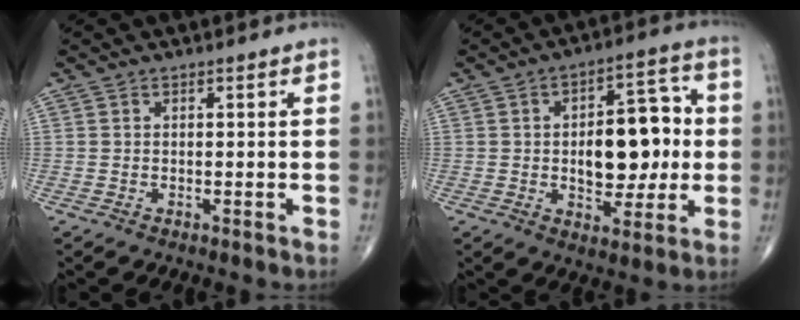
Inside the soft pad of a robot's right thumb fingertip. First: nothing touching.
{"total": 14.6, "force": [0.0, 8.2, 12.1], "torque": [-0.131, 0.021, 0.003]}